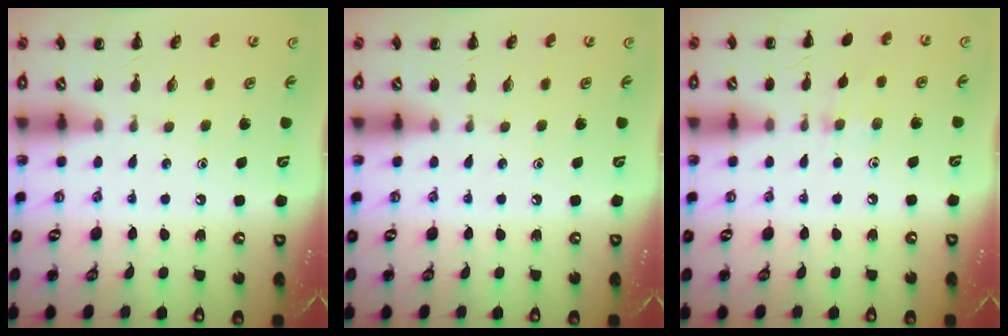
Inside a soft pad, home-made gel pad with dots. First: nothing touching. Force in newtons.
{"total": 0.0}
{"total": 6.2, "press": 6.0, "slide": 1.6}